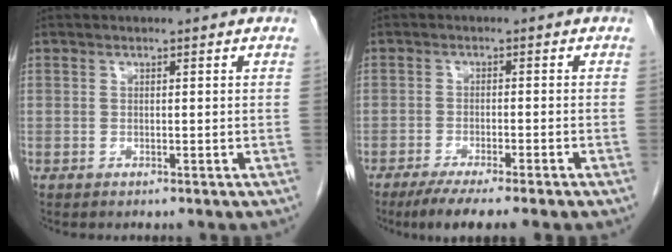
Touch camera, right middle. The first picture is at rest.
{"total": 6.7, "force": [-5.0, 0.0, 4.5], "torque": [-0.061, -0.013, -0.076]}